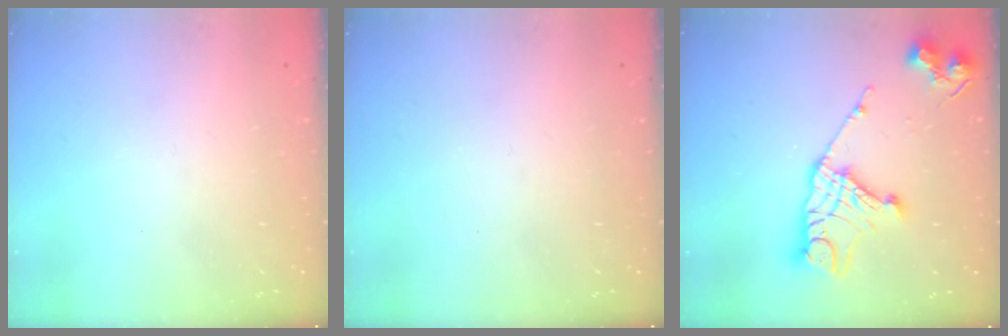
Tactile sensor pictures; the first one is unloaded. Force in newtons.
{"total": 0.0}
{"total": 15.9, "press": 15.9, "slide": 1.7}